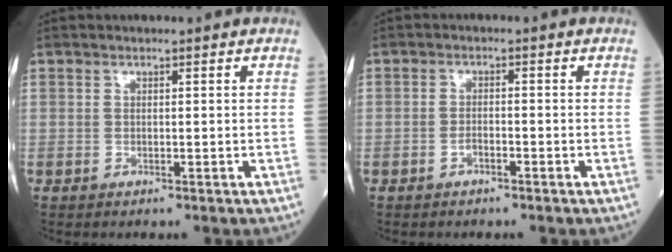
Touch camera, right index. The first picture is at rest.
{"total": 1.6, "force": [-0.9, 0.6, 1.1], "torque": [-0.016, 0.004, -0.016]}